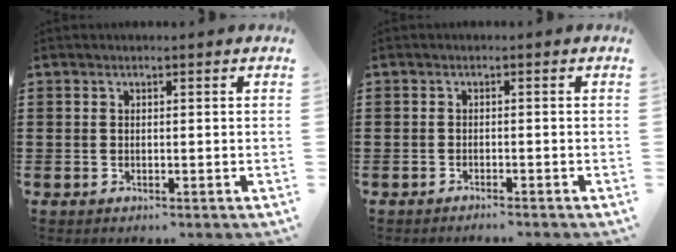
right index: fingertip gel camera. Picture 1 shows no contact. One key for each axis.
{"total": 1.0, "fx": -1.0, "fy": -0.2, "fz": 0.1, "tx": -0.005, "ty": 0.000, "tz": -0.021}